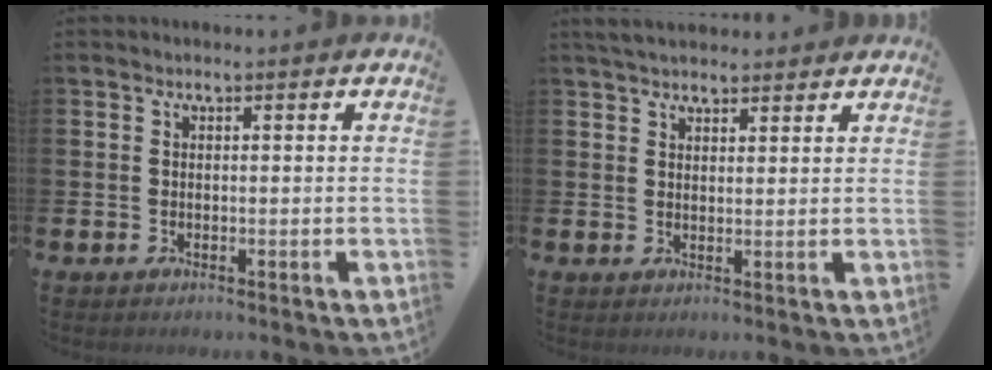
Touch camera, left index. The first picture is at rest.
{"total": 3.7, "force": [3.5, 1.0, 0.8], "torque": [-0.020, -0.009, 0.065]}